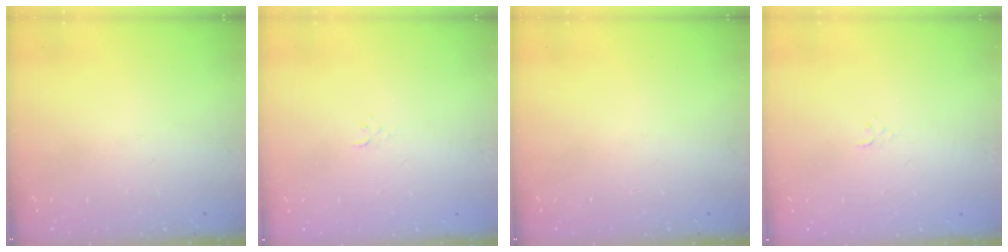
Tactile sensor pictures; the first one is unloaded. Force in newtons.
{"total": 2.4, "press": 2.4, "slide": 0.3}
{"total": 0.0}
{"total": 2.4, "press": 2.4, "slide": 0.3}